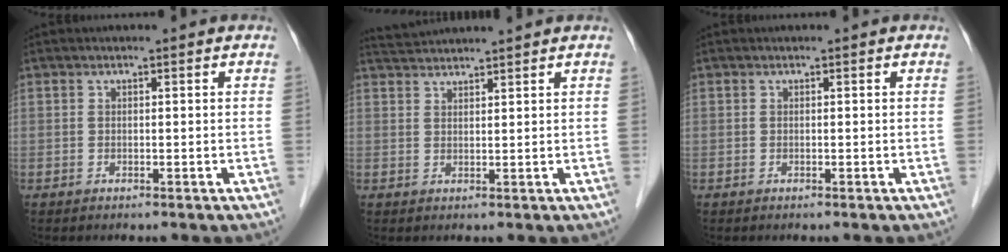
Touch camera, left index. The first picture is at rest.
{"total": 5.2, "force": [5.0, -0.7, 1.2], "torque": [-0.021, 0.031, 0.085]}
{"total": 0.0}